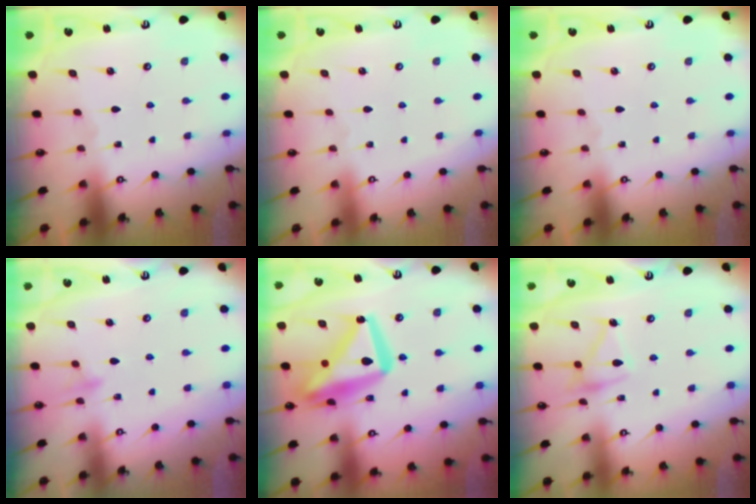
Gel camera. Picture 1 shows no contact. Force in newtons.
{"total": 3.9, "press": 3.9, "slide": 0.1}
{"total": 0.0}
{"total": 7.9, "press": 7.9, "slide": 0.6}
{"total": 20.2, "press": 20.1, "slide": 2.2}
{"total": 12.8, "press": 12.8, "slide": 1.0}